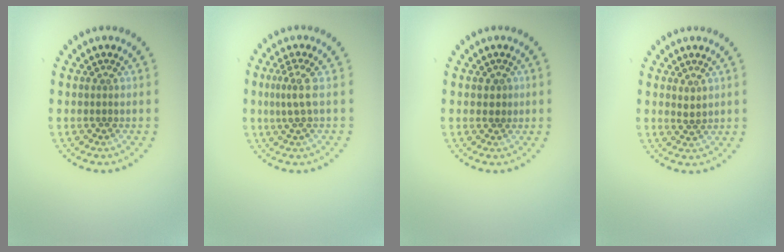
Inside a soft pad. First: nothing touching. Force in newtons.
{"total": 2.3, "press": 1.6, "slide": 1.6}
{"total": 0.9, "press": 0.9, "slide": 0.2}
{"total": 1.0, "press": 0.9, "slide": 0.5}